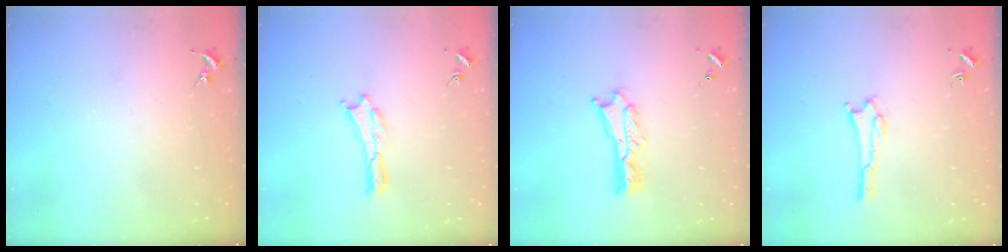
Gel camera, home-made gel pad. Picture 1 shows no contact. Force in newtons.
{"total": 0.0}
{"total": 2.4, "press": 2.4, "slide": 0.2}
{"total": 1.6, "press": 1.6, "slide": 0.1}